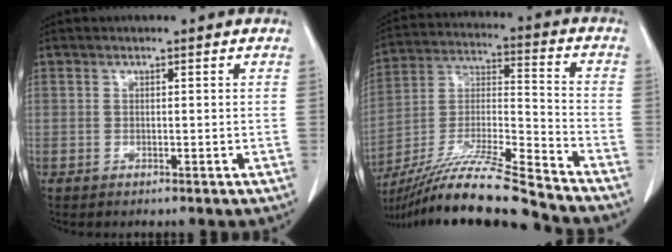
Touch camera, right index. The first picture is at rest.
{"total": 18.3, "force": [-16.0, -1.0, 8.8], "torque": [-0.183, -0.014, -0.293]}